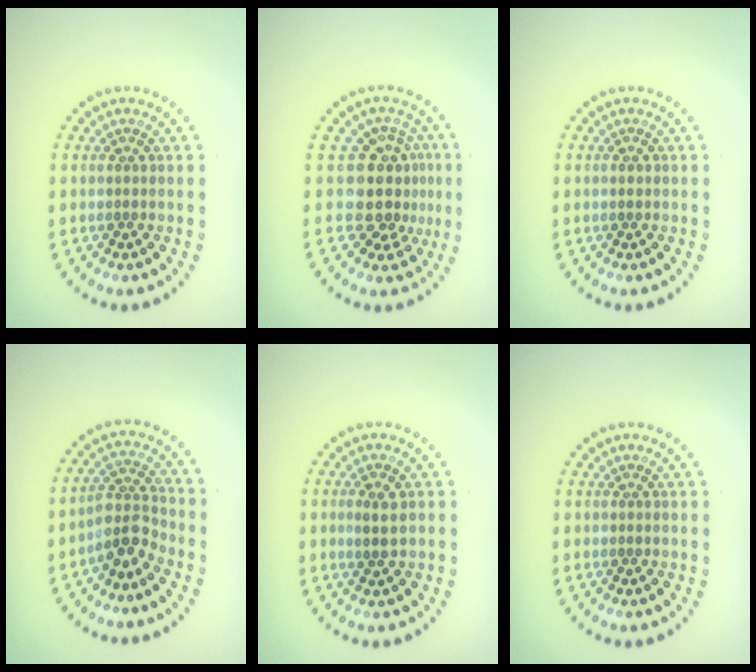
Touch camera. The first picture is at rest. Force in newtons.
{"total": 4.3, "press": 3.4, "slide": 2.5}
{"total": 0.9, "press": 0.9, "slide": 0.1}
{"total": 2.9, "press": 2.4, "slide": 1.6}
{"total": 1.9, "press": 1.8, "slide": 0.7}
{"total": 0.0}